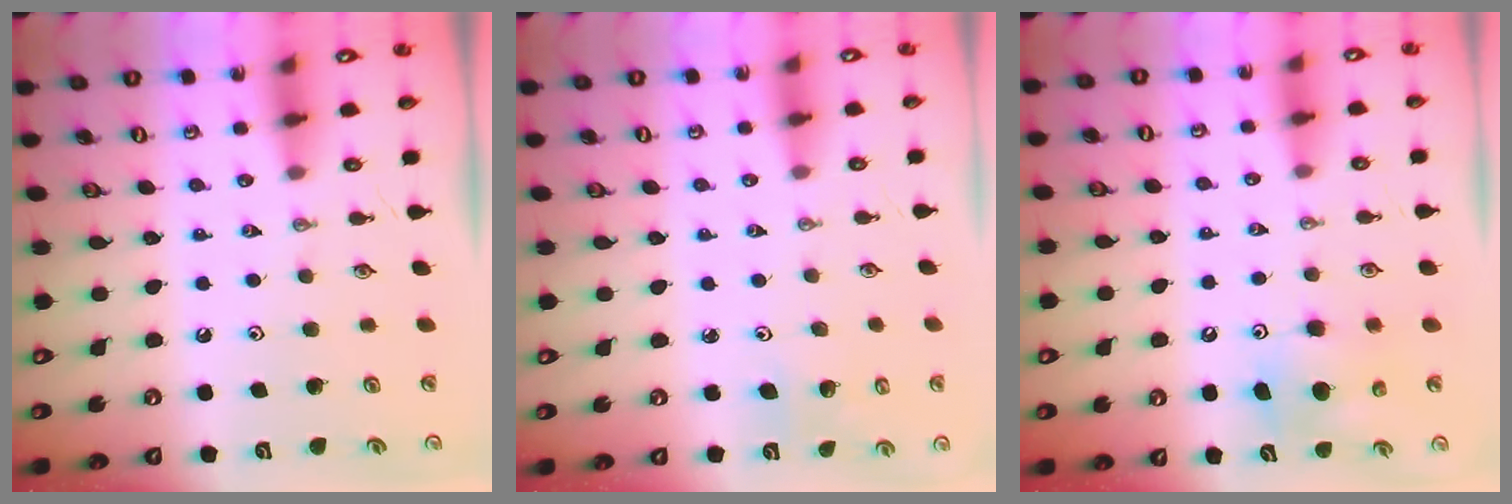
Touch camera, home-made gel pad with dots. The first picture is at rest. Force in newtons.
{"total": 3.4, "press": 3.2, "slide": 0.9}
{"total": 7.7, "press": 7.6, "slide": 1.0}